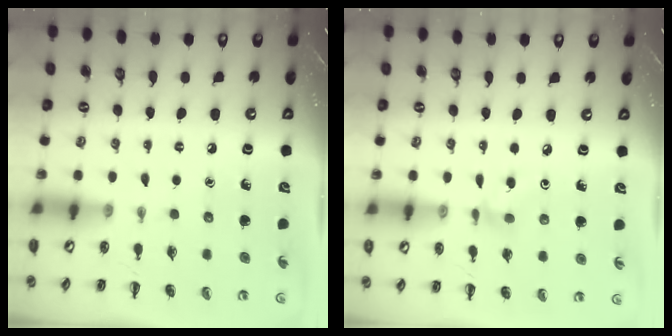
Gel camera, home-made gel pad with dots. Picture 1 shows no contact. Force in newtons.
{"total": 4.5, "press": 4.3, "slide": 1.2}